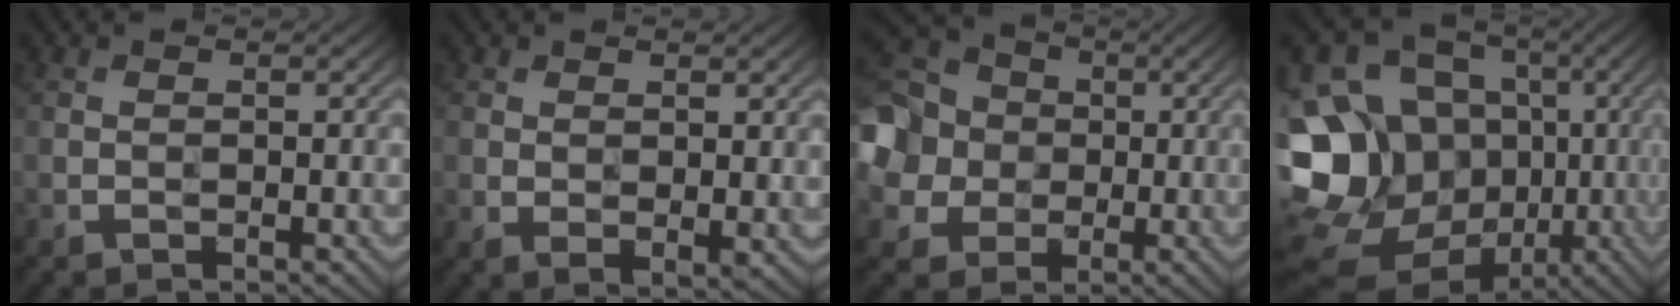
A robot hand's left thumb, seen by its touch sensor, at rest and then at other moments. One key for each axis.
{"total": 2.9, "fx": 1.0, "fy": 1.5, "fz": 2.3, "tx": -0.043, "ty": -0.011, "tz": 0.023}
{"total": 13.2, "fx": 0.1, "fy": 11.8, "fz": 6.0, "tx": -0.212, "ty": 0.003, "tz": -0.022}
{"total": 19.5, "fx": -3.9, "fy": 16.8, "fz": 9.1, "tx": -0.232, "ty": 0.004, "tz": -0.073}